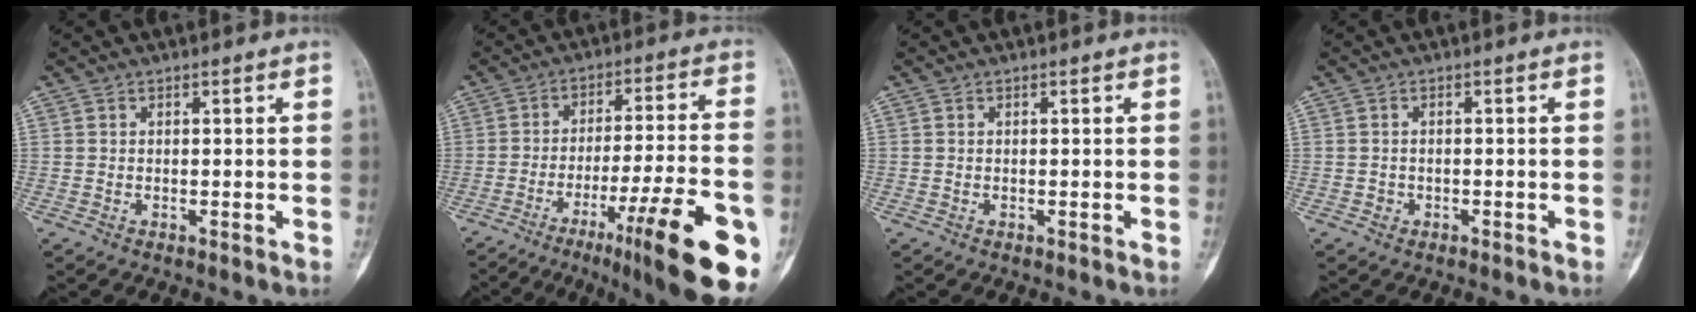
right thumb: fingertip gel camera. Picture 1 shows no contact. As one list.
[{"total": 21.9, "force": [-10.2, 3.3, 19.1], "torque": [-0.227, 0.038, -0.148]}, {"total": 0.0}, {"total": 0.9, "force": [-0.5, 0.7, 0.2], "torque": [0.000, 0.006, -0.009]}]